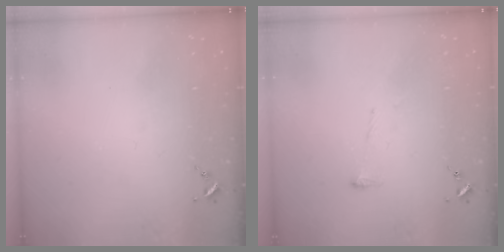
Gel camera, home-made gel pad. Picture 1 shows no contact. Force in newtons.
{"total": 8.1, "press": 8.1, "slide": 0.6}